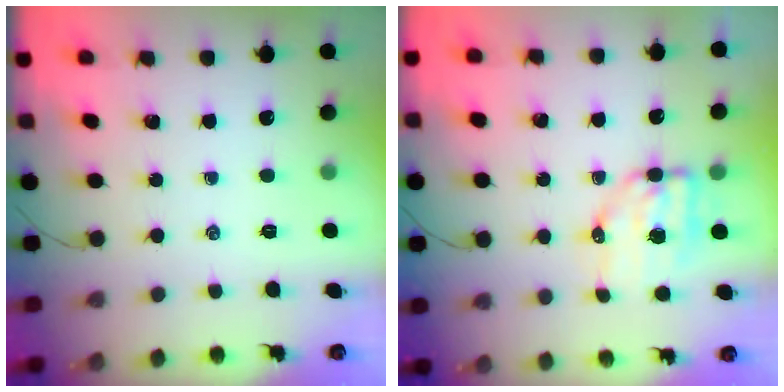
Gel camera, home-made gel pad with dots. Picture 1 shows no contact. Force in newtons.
{"total": 6.6, "press": 6.5, "slide": 1.3}